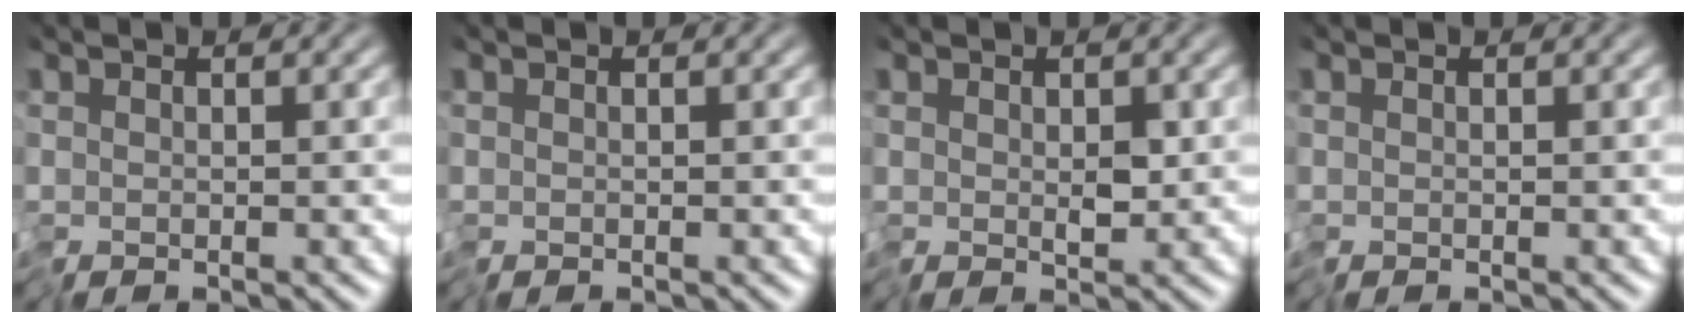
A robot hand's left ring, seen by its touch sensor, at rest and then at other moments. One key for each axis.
{"total": 0.0}
{"total": 1.3, "fx": 0.1, "fy": 0.8, "fz": 1.1, "tx": -0.018, "ty": -0.004, "tz": 0.003}
{"total": 0.0}